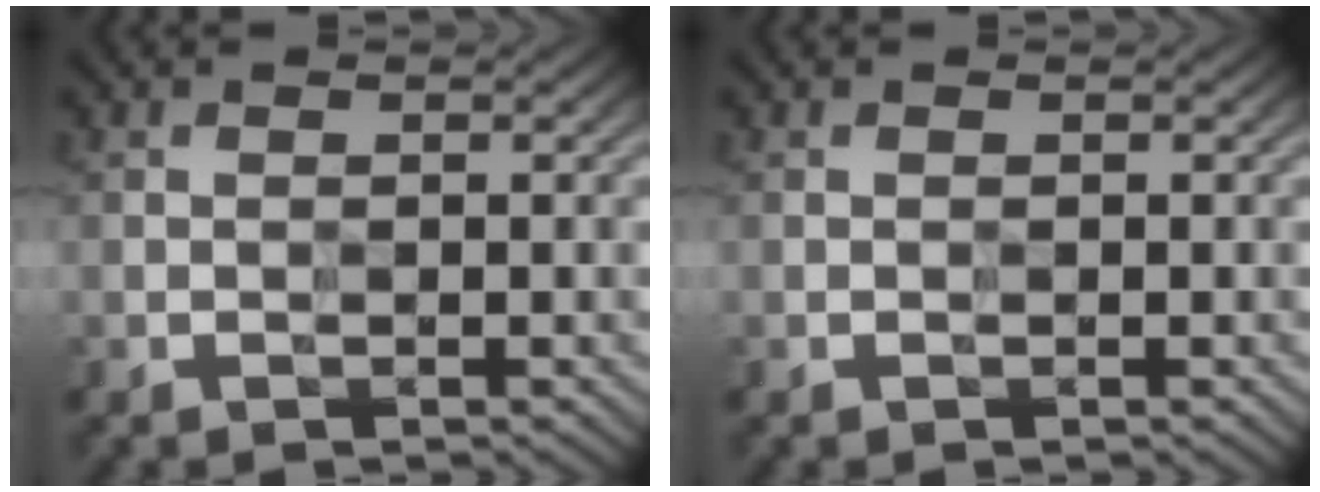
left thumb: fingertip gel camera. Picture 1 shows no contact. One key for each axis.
{"total": 0.0}